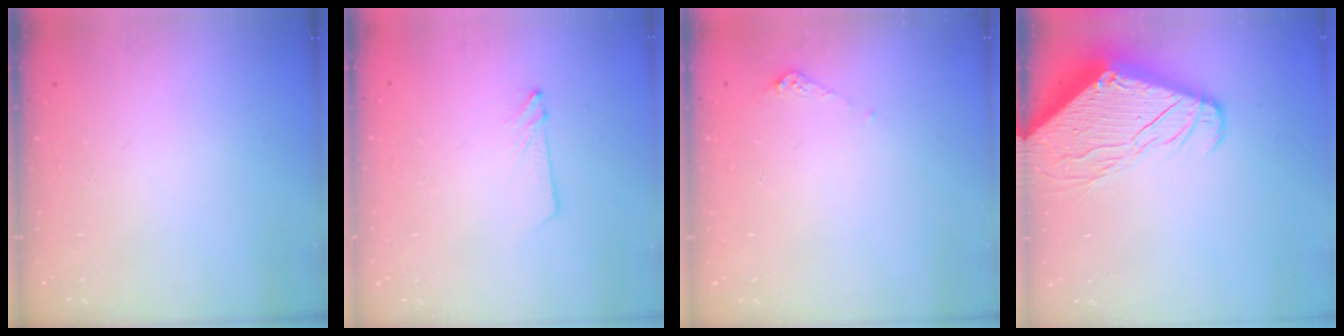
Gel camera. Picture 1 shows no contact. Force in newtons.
{"total": 2.4, "press": 2.4, "slide": 0.2}
{"total": 4.3, "press": 4.2, "slide": 0.5}
{"total": 10.5, "press": 10.4, "slide": 1.2}